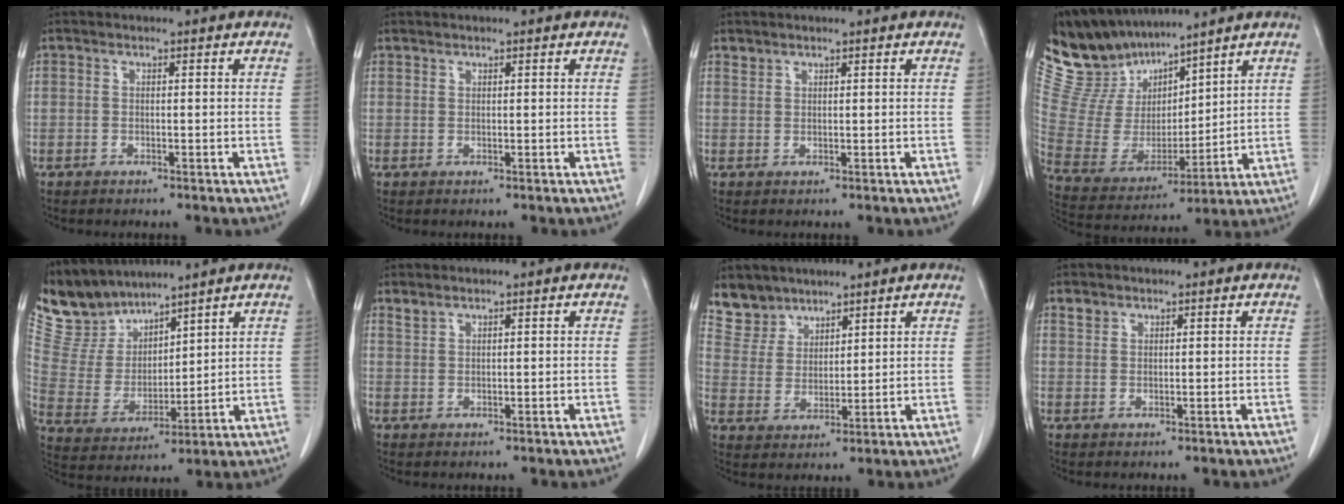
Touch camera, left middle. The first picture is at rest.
{"total": 0.5, "force": [0.5, 0.2, -0.1], "torque": [0.000, -0.002, 0.009]}
{"total": 1.0, "force": [0.9, 0.3, -0.1], "torque": [0.002, 0.003, 0.018]}
{"total": 13.4, "force": [12.4, 4.0, 3.3], "torque": [-0.091, 0.016, 0.259]}
{"total": 9.2, "force": [8.6, 3.2, 0.7], "torque": [-0.033, 0.009, 0.191]}
{"total": 1.1, "force": [1.1, 0.2, 0.2], "torque": [-0.007, 0.006, 0.026]}
{"total": 5.8, "force": [5.0, 3.0, 0.1], "torque": [-0.003, 0.006, 0.109]}
{"total": 1.4, "force": [1.1, 0.8, 0.1], "torque": [0.001, 0.005, 0.022]}